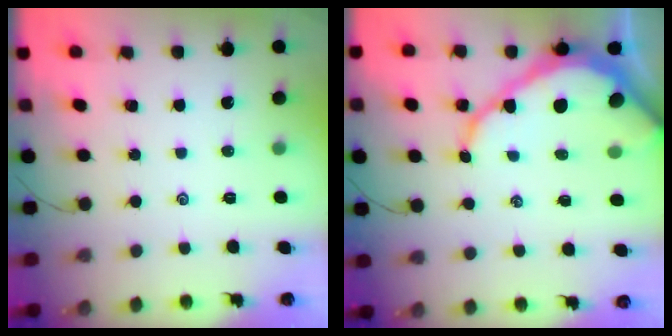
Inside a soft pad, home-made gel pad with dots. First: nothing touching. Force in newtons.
{"total": 12.9, "press": 12.9, "slide": 1.4}